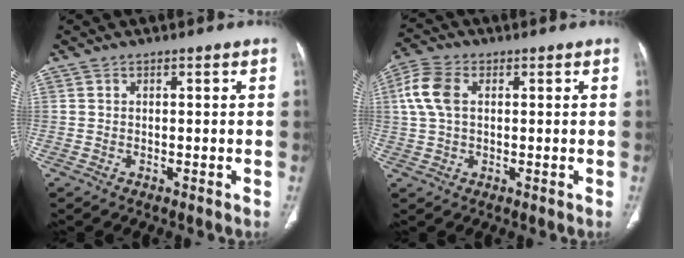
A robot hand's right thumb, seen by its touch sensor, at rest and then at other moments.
{"total": 7.2, "force": [1.2, 4.7, 5.3], "torque": [-0.129, 0.019, 0.024]}